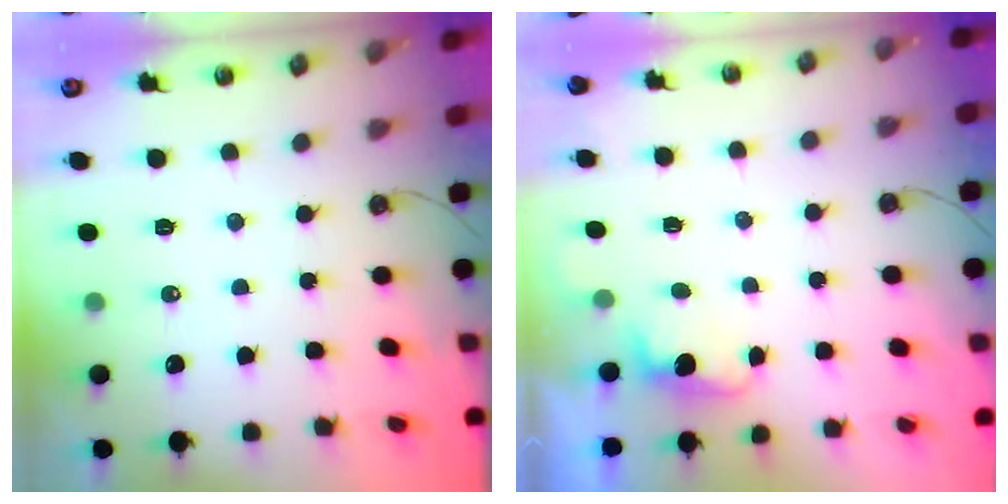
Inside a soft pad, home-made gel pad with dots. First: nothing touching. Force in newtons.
{"total": 1.2, "press": 1.0, "slide": 0.8}